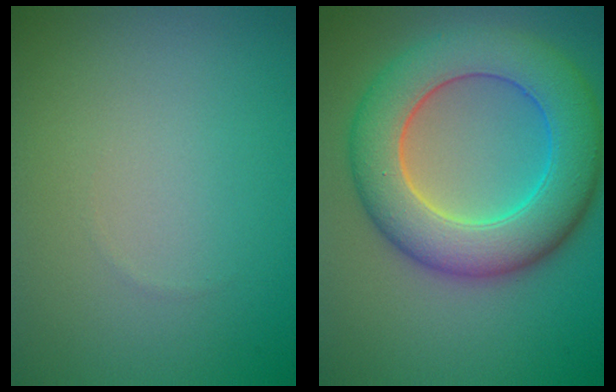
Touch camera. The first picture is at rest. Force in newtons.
{"total": 9.5, "press": 9.5, "slide": 0.6}